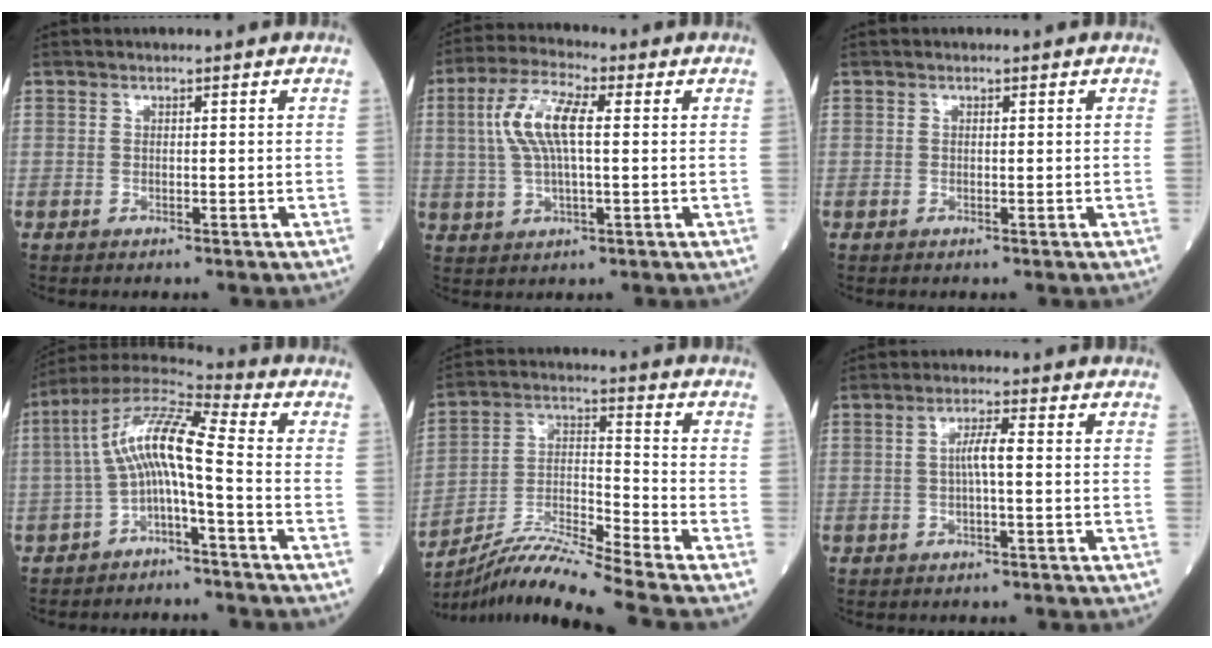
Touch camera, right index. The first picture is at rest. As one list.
[{"total": 8.9, "force": [1.6, 2.4, 8.4], "torque": [-0.181, 0.017, 0.031]}, {"total": 0.0}, {"total": 10.0, "force": [-1.6, 1.2, 9.8], "torque": [-0.186, 0.042, -0.035]}, {"total": 12.4, "force": [-11.1, -2.6, 5.0], "torque": [-0.099, -0.001, -0.205]}, {"total": 3.2, "force": [0.0, 0.1, 3.2], "torque": [-0.060, 0.004, -0.001]}]